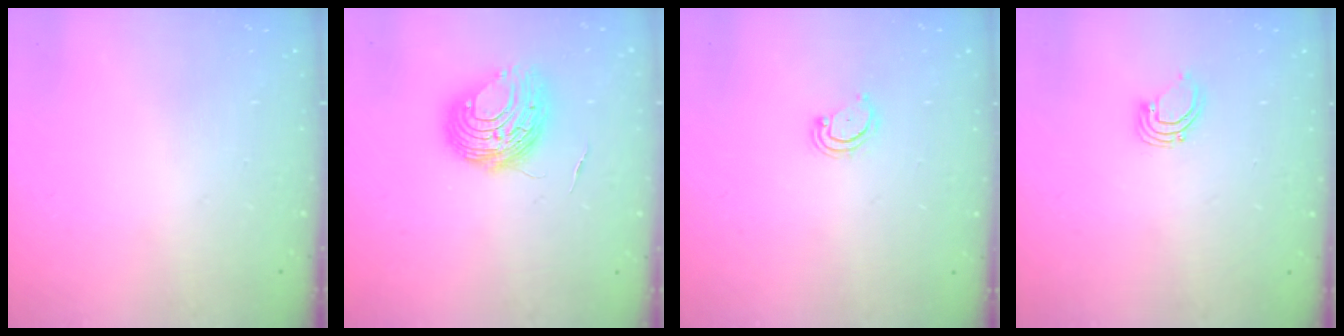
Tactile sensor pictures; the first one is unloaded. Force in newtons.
{"total": 9.7, "press": 9.6, "slide": 1.3}
{"total": 3.7, "press": 3.7, "slide": 0.3}
{"total": 3.2, "press": 3.2, "slide": 0.2}